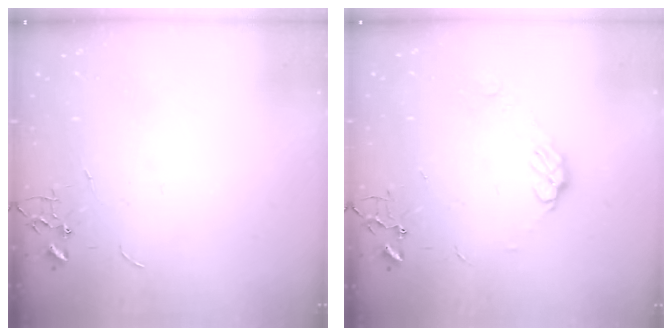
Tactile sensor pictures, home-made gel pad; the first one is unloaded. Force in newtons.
{"total": 6.9, "press": 6.9, "slide": 0.5}